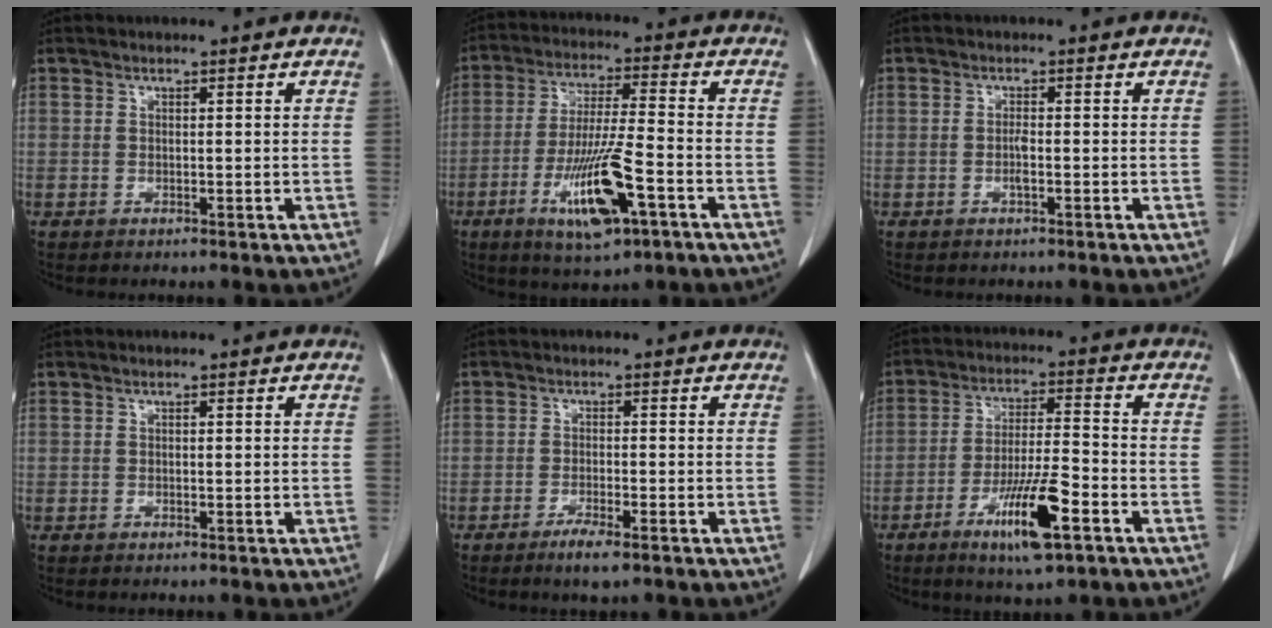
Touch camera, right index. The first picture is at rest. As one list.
[{"total": 12.6, "force": [-5.5, 1.5, 11.3], "torque": [-0.216, -0.018, -0.093]}, {"total": 1.3, "force": [-0.5, 0.2, 1.2], "torque": [-0.024, 0.001, -0.009]}, {"total": 0.0}, {"total": 3.5, "force": [-2.4, 0.4, 2.6], "torque": [-0.050, -0.005, -0.040]}, {"total": 11.2, "force": [-5.7, 1.4, 9.6], "torque": [-0.172, -0.013, -0.097]}]